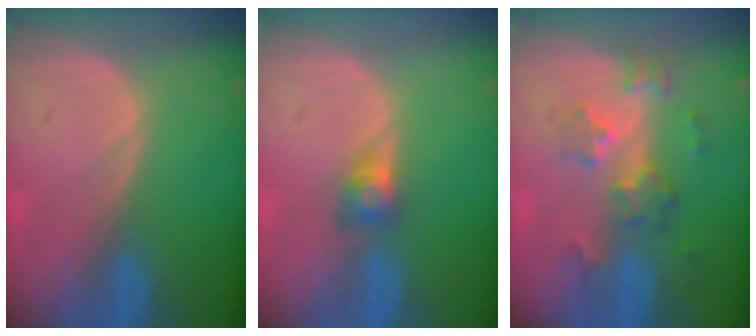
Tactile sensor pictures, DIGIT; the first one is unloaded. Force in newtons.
{"total": 2.9, "press": 2.4, "slide": 1.5}
{"total": 6.3, "press": 5.5, "slide": 3.0}